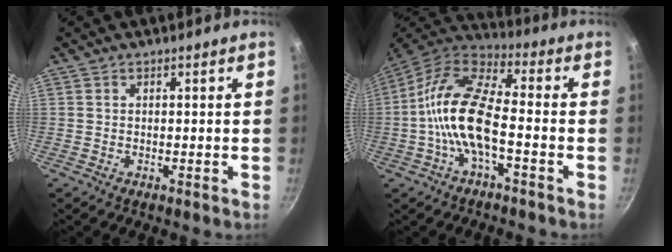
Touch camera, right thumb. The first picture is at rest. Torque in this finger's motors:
{"motor_torque": [-0.21, 0.99, 1.38, -0.42, 0.29]}